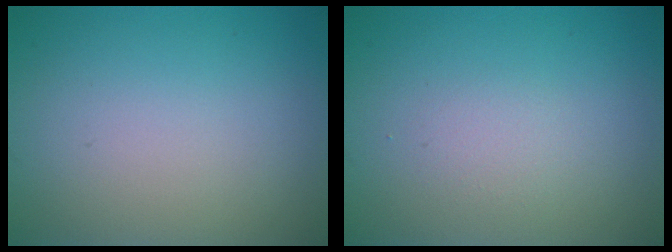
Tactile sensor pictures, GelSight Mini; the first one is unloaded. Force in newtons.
{"total": 1.1, "press": 1.1, "slide": 0.0}